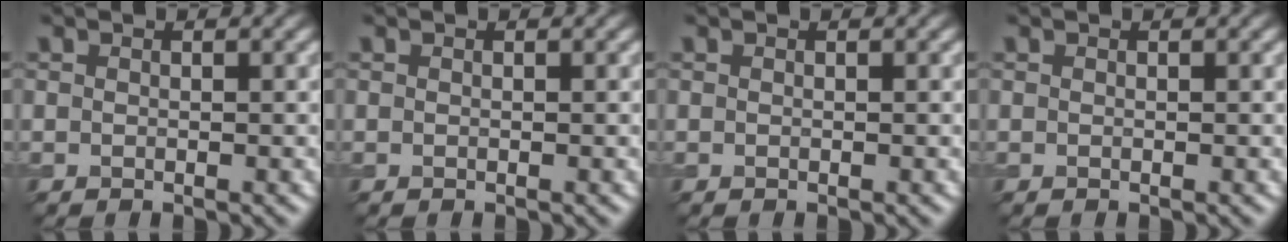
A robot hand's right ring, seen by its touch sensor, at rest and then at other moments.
{"total": 0.0}
{"total": 0.0}
{"total": 0.0}